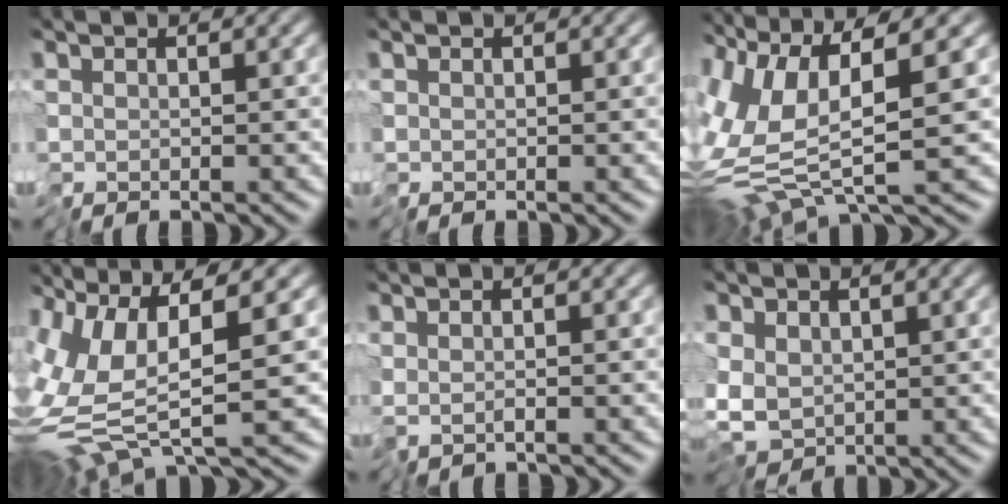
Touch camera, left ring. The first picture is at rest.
{"total": 0.0}
{"total": 8.4, "force": [1.2, 1.7, 8.1], "torque": [-0.190, -0.008, 0.028]}
{"total": 7.7, "force": [0.8, 1.5, 7.5], "torque": [-0.174, -0.009, 0.019]}
{"total": 0.7, "force": [0.3, -0.6, 0.3], "torque": [-0.004, -0.004, 0.009]}
{"total": 4.3, "force": [0.3, 2.7, 3.3], "torque": [-0.058, 0.001, 0.005]}